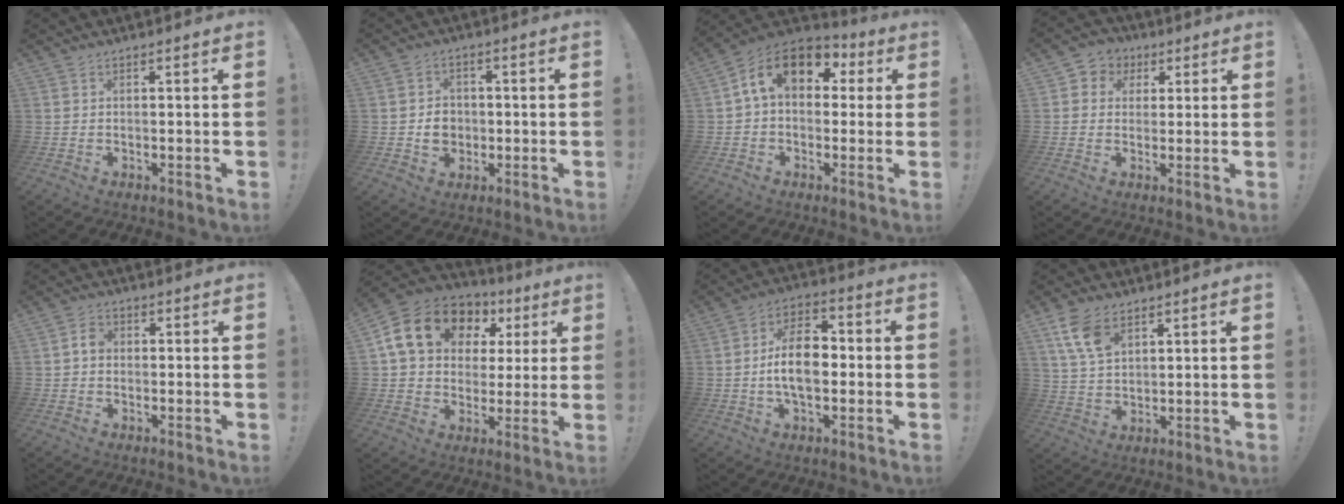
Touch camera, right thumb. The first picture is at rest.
{"total": 6.3, "force": [-0.6, 5.6, 2.8], "torque": [-0.027, 0.009, -0.009]}
{"total": 14.8, "force": [4.1, 9.9, 10.3], "torque": [-0.162, 0.009, 0.076]}
{"total": 5.6, "force": [0.6, 5.5, 1.3], "torque": [-0.015, 0.003, 0.014]}
{"total": 3.0, "force": [-0.2, 2.3, 2.0], "torque": [-0.035, 0.011, -0.006]}
{"total": 18.7, "force": [7.8, 13.7, 10.1], "torque": [-0.164, -0.020, 0.158]}
{"total": 12.8, "force": [-1.7, 7.4, 10.3], "torque": [-0.191, 0.013, -0.031]}
{"total": 9.4, "force": [5.3, 5.3, 5.7], "torque": [-0.110, -0.016, 0.102]}